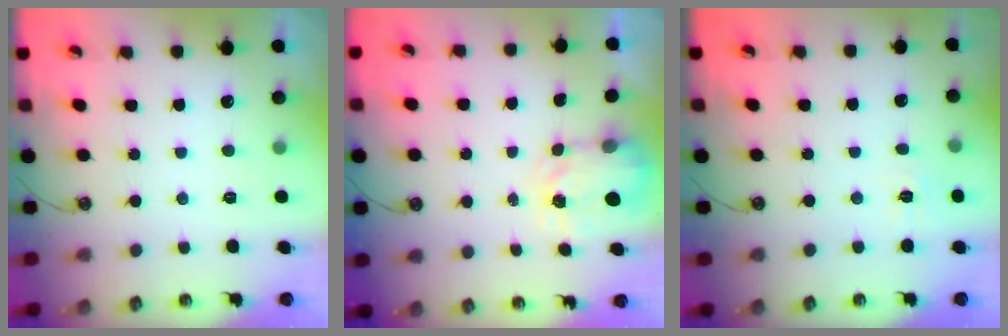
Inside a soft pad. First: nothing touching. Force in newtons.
{"total": 3.9, "press": 3.9, "slide": 0.5}
{"total": 3.5, "press": 3.4, "slide": 0.6}